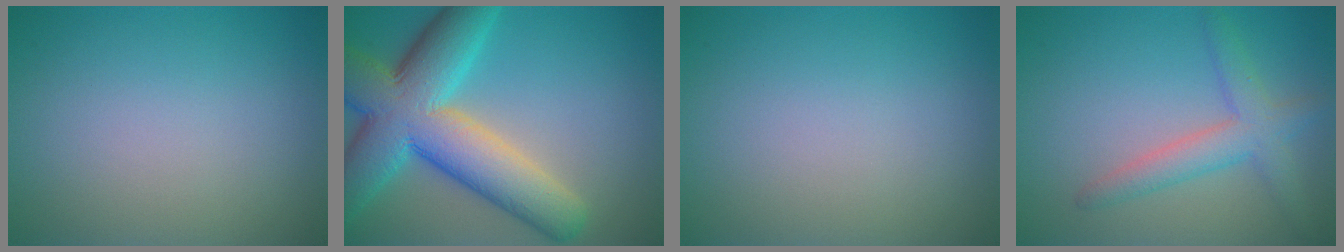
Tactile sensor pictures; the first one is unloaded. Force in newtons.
{"total": 11.8, "press": 11.8, "slide": 0.5}
{"total": 0.0}
{"total": 3.5, "press": 3.5, "slide": 0.2}